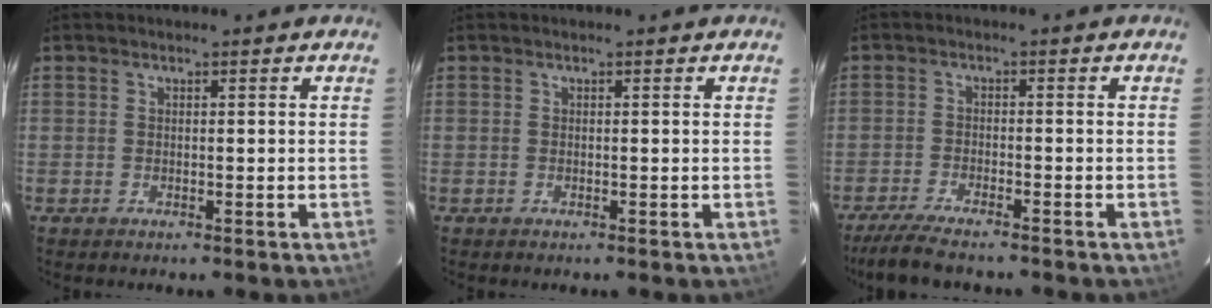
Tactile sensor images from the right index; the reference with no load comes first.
{"total": 0.0}
{"total": 7.7, "force": [-6.7, 0.9, 3.7], "torque": [-0.096, -0.022, -0.119]}